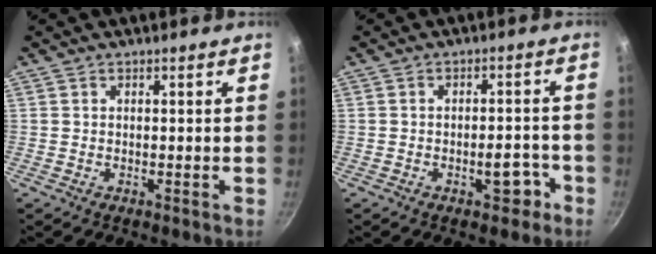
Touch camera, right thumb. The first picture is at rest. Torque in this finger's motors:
{"motor_torque": [2.84, 2.17, 0.51, -0.01, 0.15]}